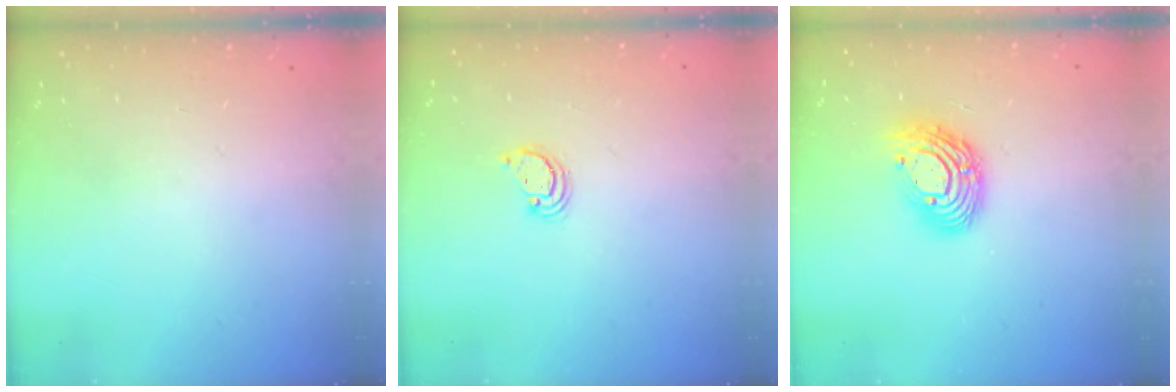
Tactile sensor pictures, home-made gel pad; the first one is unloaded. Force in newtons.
{"total": 2.6, "press": 2.6, "slide": 0.2}
{"total": 12.4, "press": 12.4, "slide": 1.0}